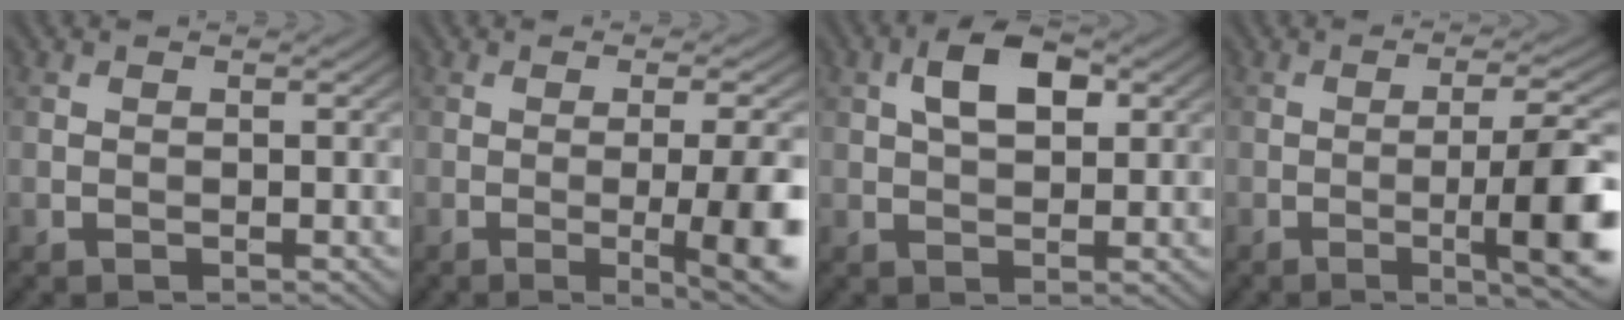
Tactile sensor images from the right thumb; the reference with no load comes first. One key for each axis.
{"total": 8.7, "fx": -1.7, "fy": 1.8, "fz": 8.3, "tx": -0.118, "ty": -0.003, "tz": -0.022}
{"total": 5.6, "fx": 1.7, "fy": 2.8, "fz": 4.5, "tx": -0.082, "ty": 0.007, "tz": 0.025}
{"total": 9.6, "fx": -2.0, "fy": 1.6, "fz": 9.3, "tx": -0.139, "ty": 0.005, "tz": -0.029}